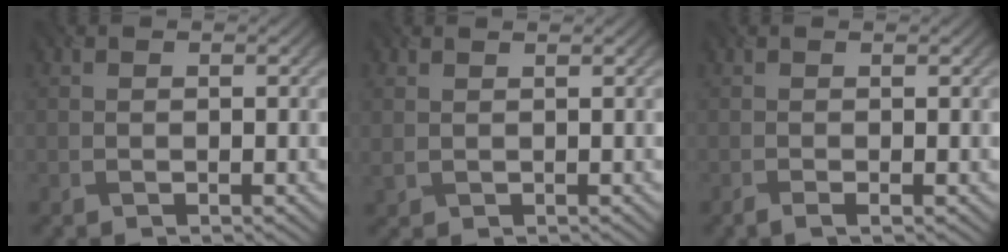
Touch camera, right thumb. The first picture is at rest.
{"total": 1.3, "force": [1.0, 0.3, 0.7], "torque": [-0.022, 0.001, 0.023]}
{"total": 1.1, "force": [-0.3, 0.1, 1.0], "torque": [-0.021, 0.000, -0.008]}